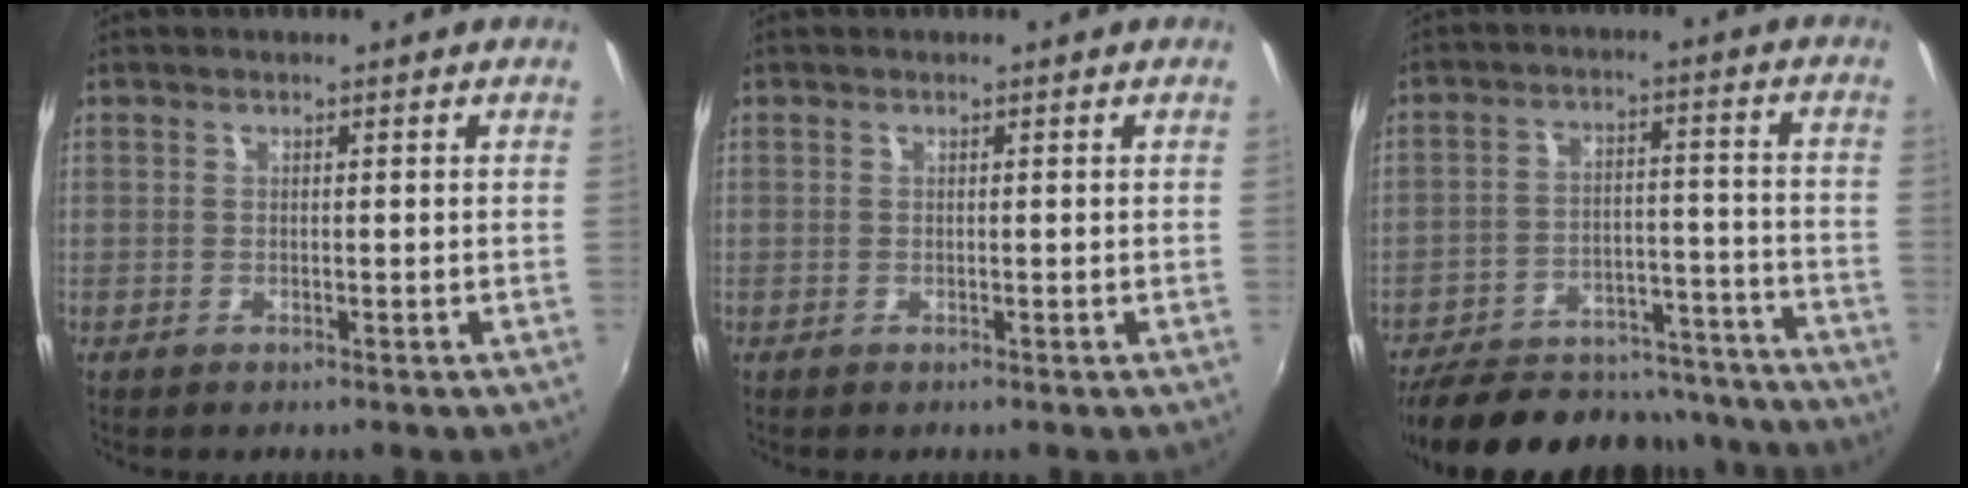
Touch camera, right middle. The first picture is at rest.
{"total": 0.0}
{"total": 26.6, "force": [-22.9, 9.7, 9.5], "torque": [-0.195, 0.025, -0.292]}